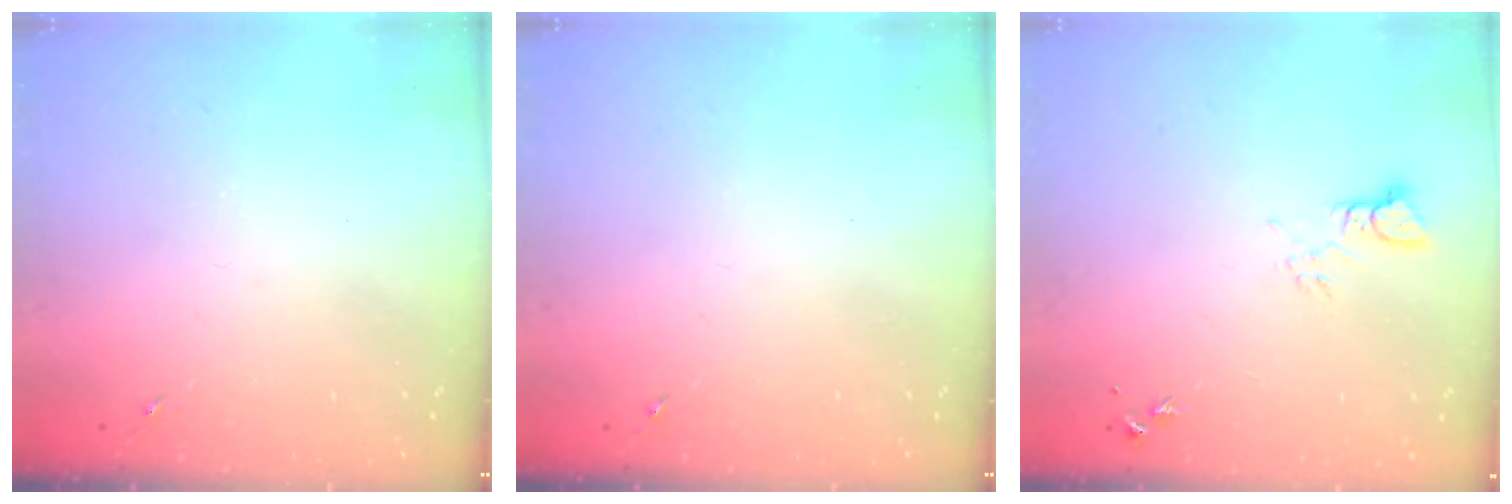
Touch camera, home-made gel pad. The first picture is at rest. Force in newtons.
{"total": 0.0}
{"total": 4.0, "press": 3.9, "slide": 0.3}